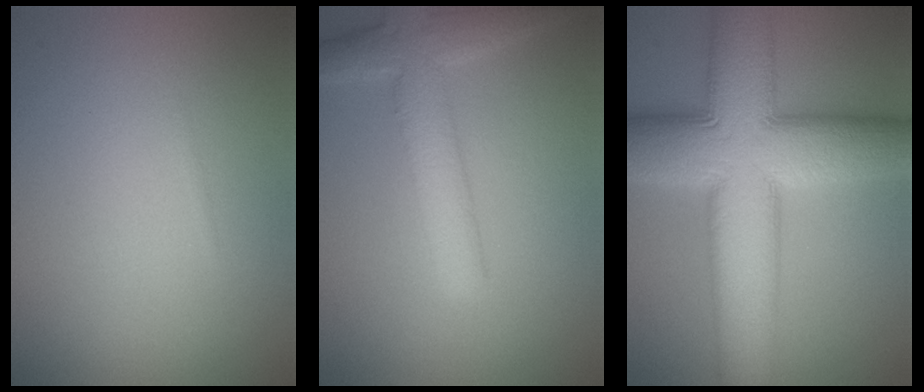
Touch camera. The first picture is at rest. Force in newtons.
{"total": 4.6, "press": 4.6, "slide": 0.2}
{"total": 13.9, "press": 13.9, "slide": 0.5}